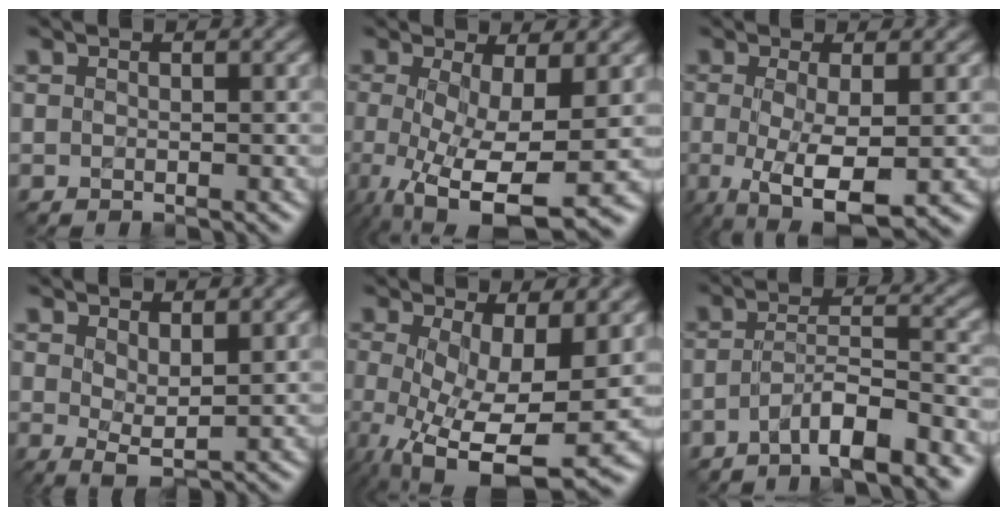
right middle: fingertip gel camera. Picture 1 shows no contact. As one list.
[{"total": 9.7, "force": [-2.9, 2.8, 8.8], "torque": [-0.157, -0.026, -0.040]}, {"total": 6.4, "force": [-1.4, 1.7, 6.0], "torque": [-0.117, -0.021, -0.019]}, {"total": 2.4, "force": [1.0, 0.7, 2.1], "torque": [-0.042, -0.009, 0.021]}, {"total": 11.4, "force": [-2.9, 4.5, 10.1], "torque": [-0.171, -0.031, -0.035]}, {"total": 6.1, "force": [-3.7, 1.2, 4.7], "torque": [-0.073, 0.008, -0.061]}]